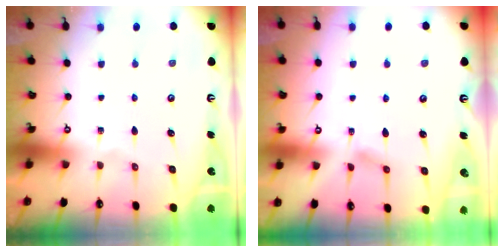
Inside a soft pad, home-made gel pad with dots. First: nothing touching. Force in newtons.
{"total": 1.1, "press": 1.0, "slide": 0.4}